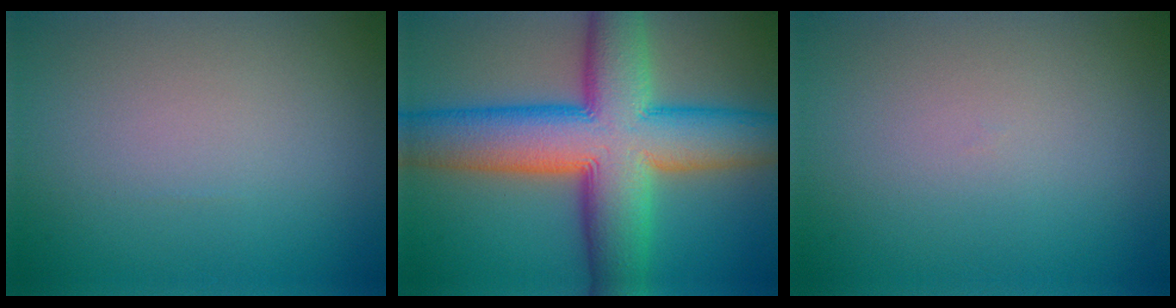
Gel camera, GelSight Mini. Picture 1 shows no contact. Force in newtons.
{"total": 14.0, "press": 14.0, "slide": 0.5}
{"total": 0.0}